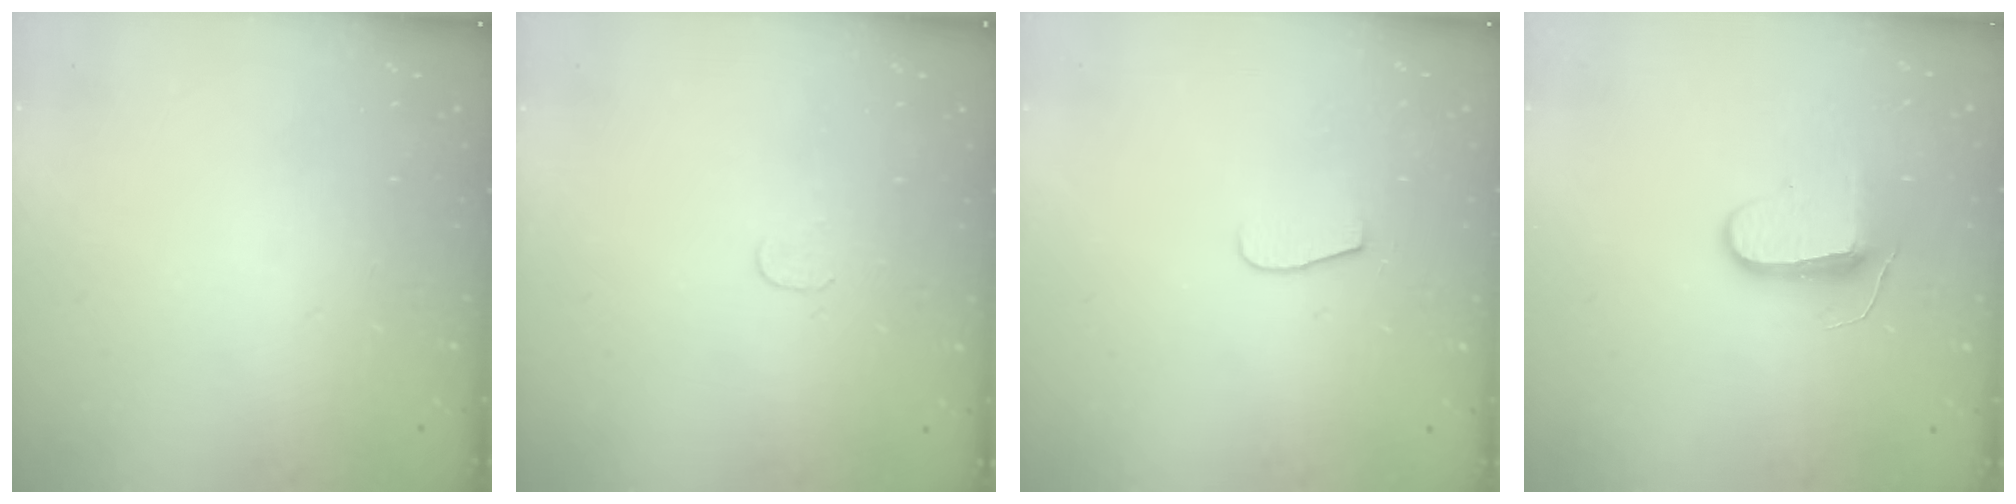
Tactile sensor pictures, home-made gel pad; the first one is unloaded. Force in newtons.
{"total": 3.1, "press": 3.1, "slide": 0.3}
{"total": 7.5, "press": 7.5, "slide": 0.6}
{"total": 8.6, "press": 8.6, "slide": 0.5}